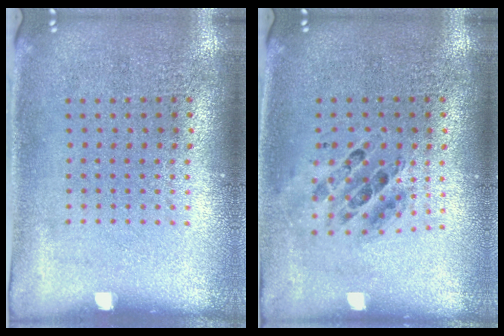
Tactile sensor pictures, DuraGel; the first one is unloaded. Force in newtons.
{"total": 0.8, "press": 0.8, "slide": 0.1}